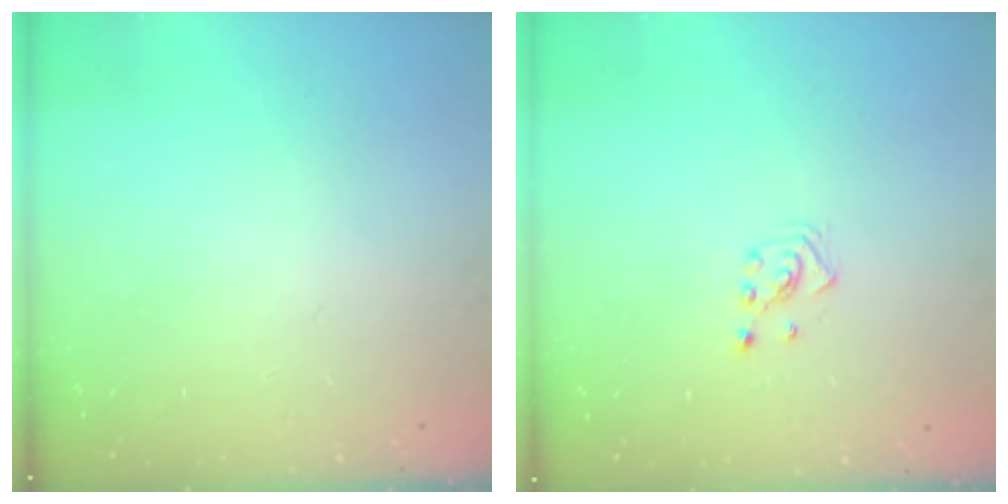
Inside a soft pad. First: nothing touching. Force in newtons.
{"total": 2.1, "press": 2.1, "slide": 0.3}